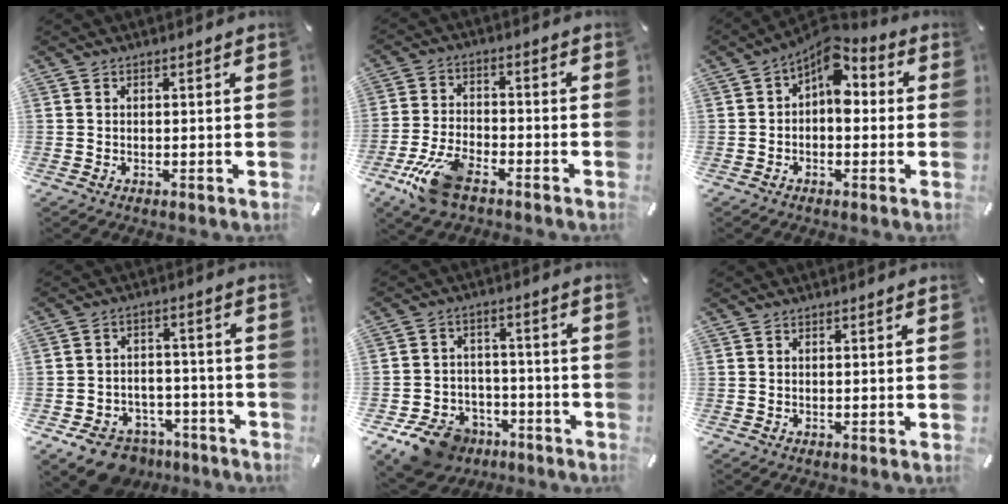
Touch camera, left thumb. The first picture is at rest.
{"total": 10.7, "force": [-6.8, 4.7, 6.8], "torque": [-0.146, 0.028, -0.128]}
{"total": 8.6, "force": [2.8, 5.1, 6.3], "torque": [-0.093, -0.025, 0.047]}
{"total": 9.9, "force": [-7.0, 6.1, 3.6], "torque": [-0.050, 0.062, -0.118]}
{"total": 11.3, "force": [-7.8, 7.3, 3.8], "torque": [-0.068, 0.061, -0.136]}
{"total": 0.0}